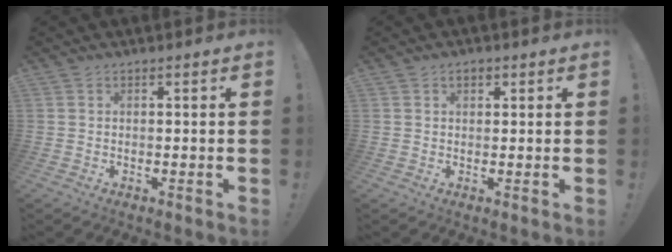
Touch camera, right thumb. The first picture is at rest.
{"total": 1.8, "force": [0.9, 1.1, 1.1], "torque": [-0.015, 0.000, 0.014]}